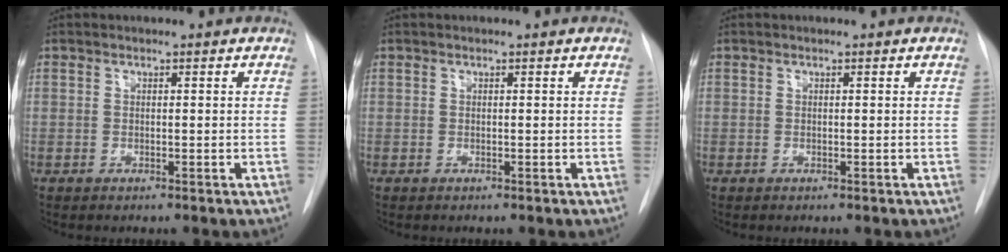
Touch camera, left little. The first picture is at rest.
{"total": 0.0}
{"total": 0.0}